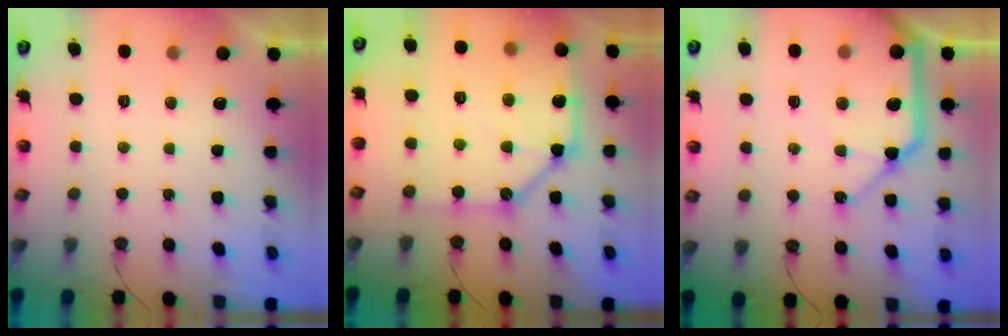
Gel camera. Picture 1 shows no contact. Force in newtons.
{"total": 14.2, "press": 14.1, "slide": 1.7}
{"total": 19.1, "press": 19.0, "slide": 2.3}